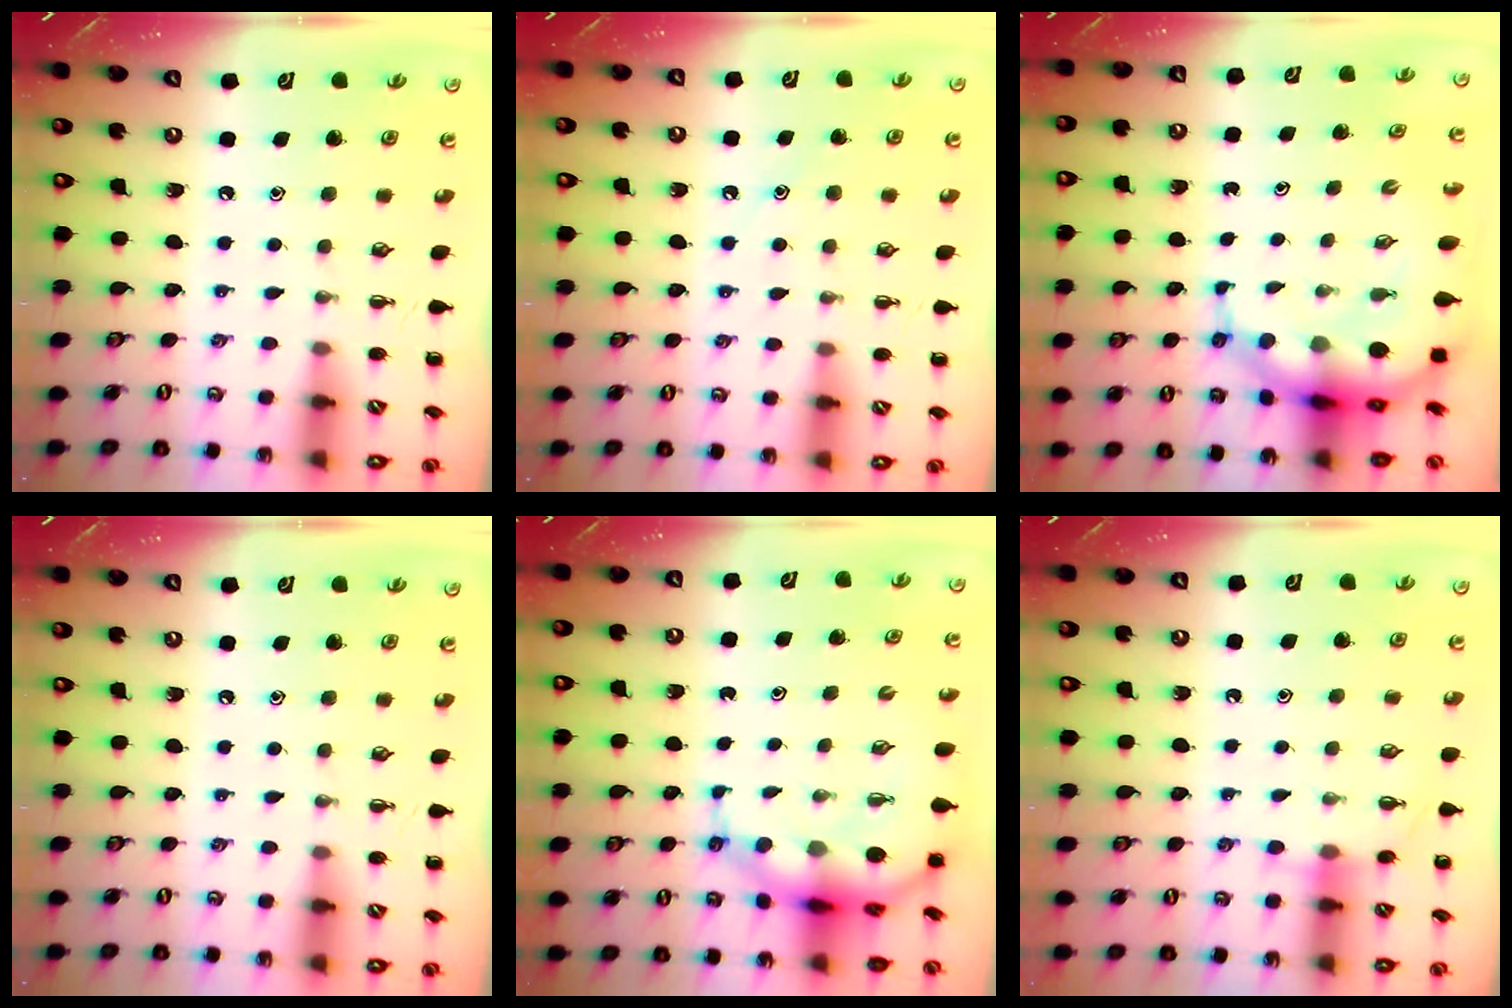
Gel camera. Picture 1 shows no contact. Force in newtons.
{"total": 7.8, "press": 7.8, "slide": 1.1}
{"total": 10.7, "press": 10.3, "slide": 2.9}
{"total": 0.0}
{"total": 7.2, "press": 6.8, "slide": 2.1}
{"total": 5.4, "press": 5.3, "slide": 1.2}